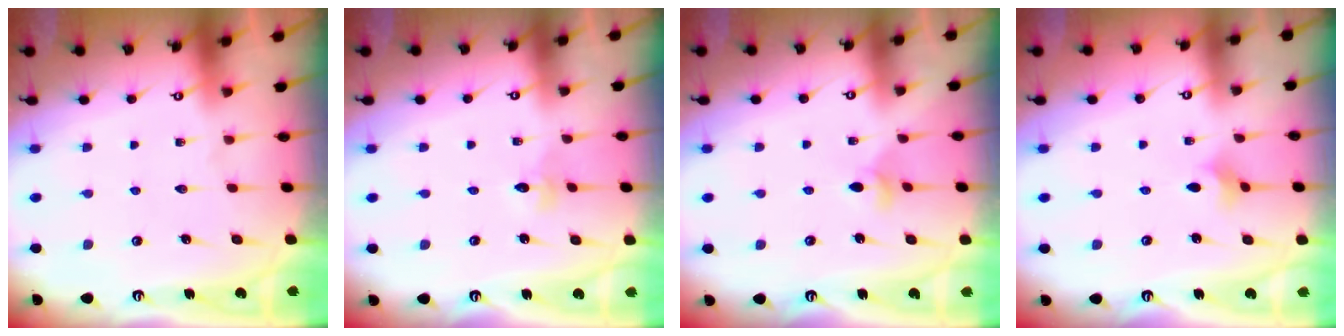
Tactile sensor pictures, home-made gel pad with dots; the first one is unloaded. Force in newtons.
{"total": 2.3, "press": 2.3, "slide": 0.2}
{"total": 4.8, "press": 4.8, "slide": 0.6}
{"total": 2.6, "press": 2.5, "slide": 0.5}